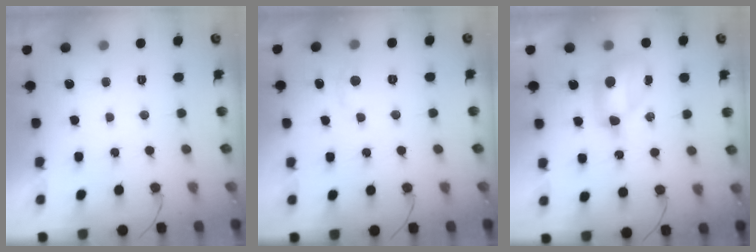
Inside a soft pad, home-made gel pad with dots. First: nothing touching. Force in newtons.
{"total": 4.2, "press": 4.2, "slide": 0.6}
{"total": 9.4, "press": 9.4, "slide": 1.2}